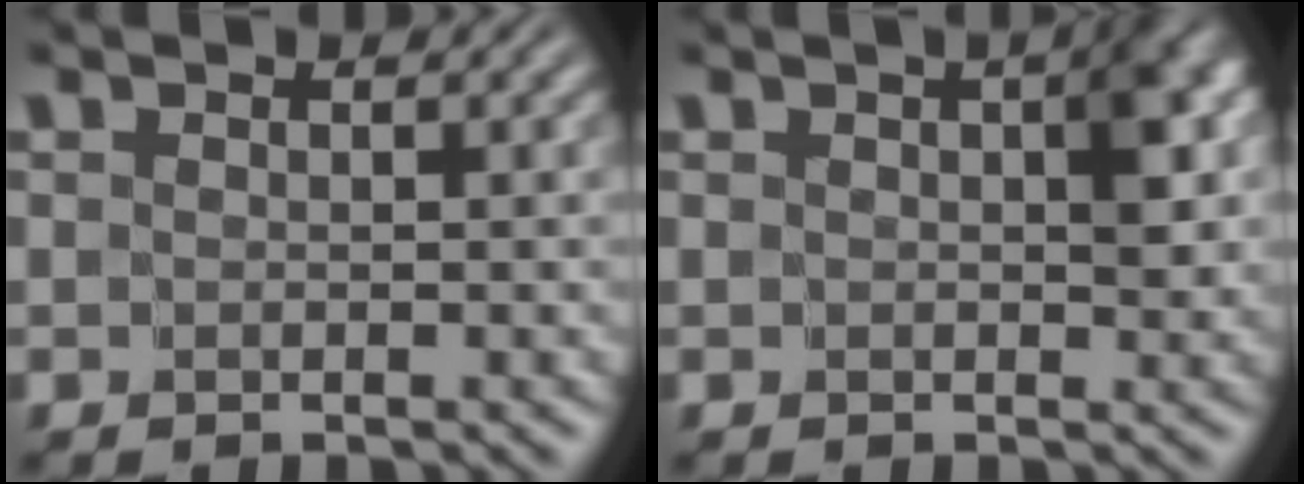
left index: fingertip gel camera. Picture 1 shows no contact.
{"total": 3.6, "force": [0.5, 1.8, 3.0], "torque": [-0.034, 0.005, 0.002]}